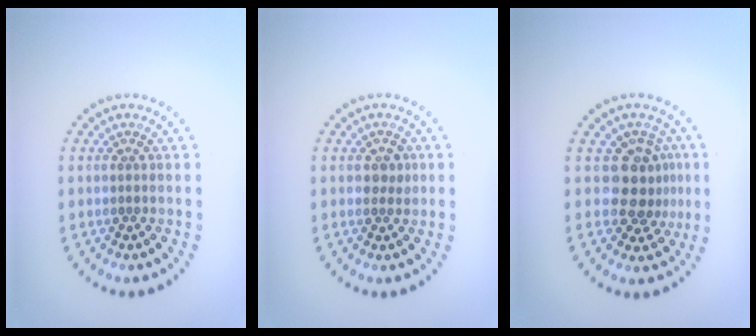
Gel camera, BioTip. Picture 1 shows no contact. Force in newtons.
{"total": 1.5, "press": 1.5, "slide": 0.2}
{"total": 4.0, "press": 3.4, "slide": 2.0}